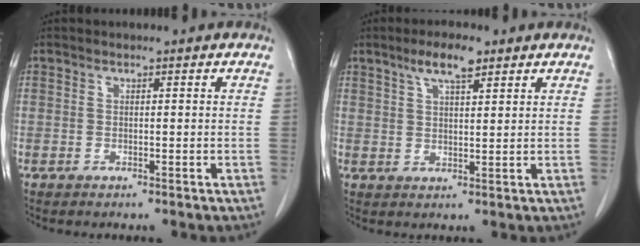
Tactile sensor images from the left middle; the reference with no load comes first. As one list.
[{"total": 5.4, "force": [3.5, 1.2, 3.9], "torque": [-0.077, 0.007, 0.061]}]